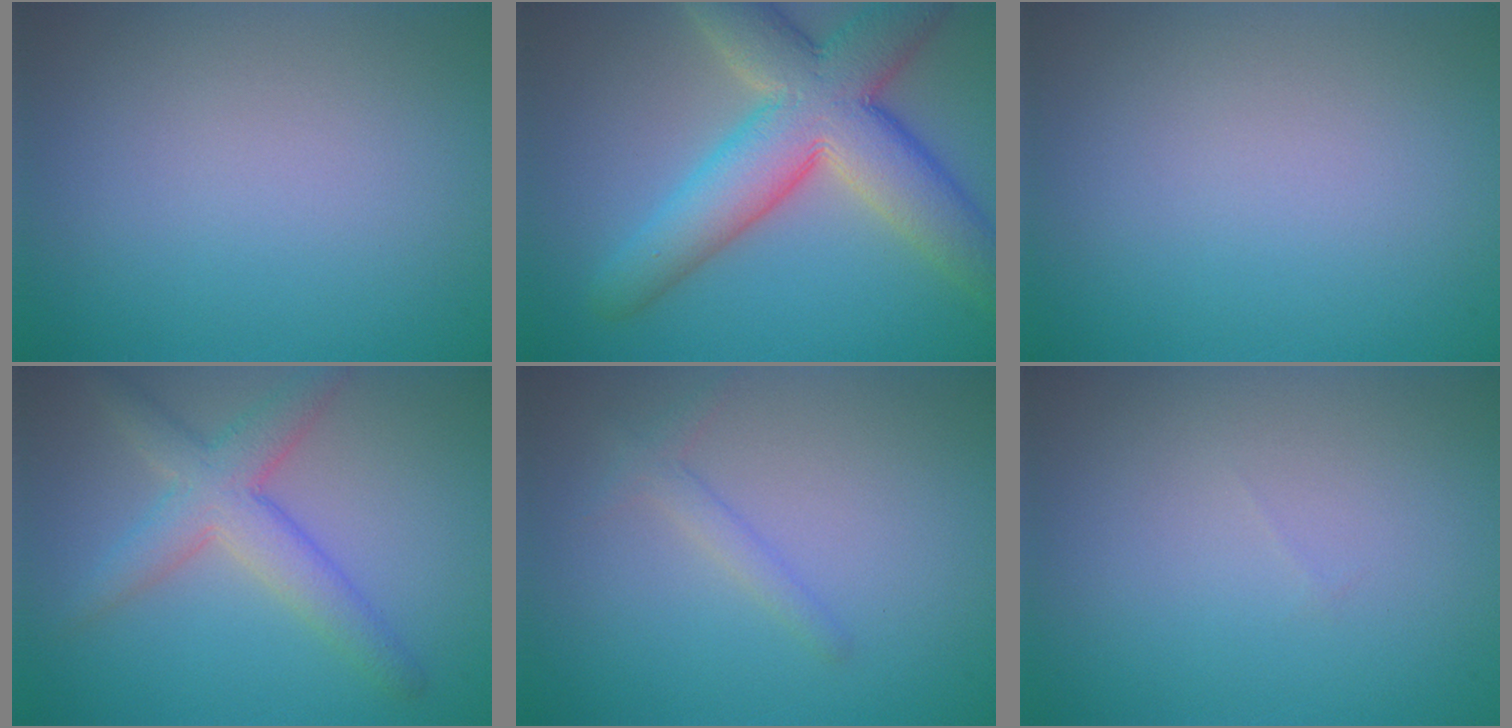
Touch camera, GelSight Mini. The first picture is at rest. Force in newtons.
{"total": 10.0, "press": 9.9, "slide": 0.9}
{"total": 0.0}
{"total": 4.4, "press": 4.3, "slide": 0.3}
{"total": 1.4, "press": 1.4, "slide": 0.0}
{"total": 0.0}